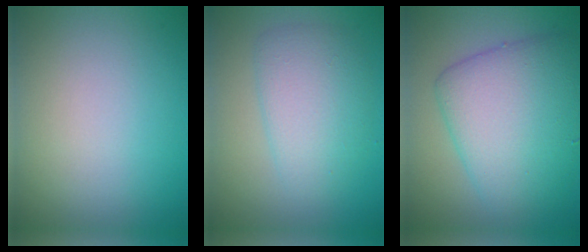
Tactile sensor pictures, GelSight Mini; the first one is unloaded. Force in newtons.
{"total": 3.9, "press": 3.9, "slide": 0.0}
{"total": 8.2, "press": 8.2, "slide": 0.0}